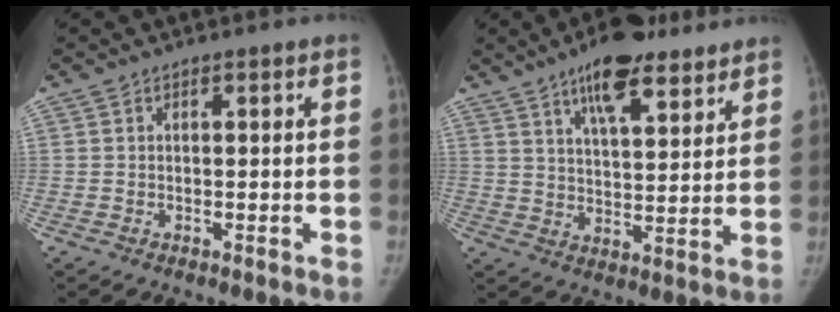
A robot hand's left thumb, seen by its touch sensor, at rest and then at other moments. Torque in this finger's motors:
{"motor_torque": [1.12, -0.39, 1.54, -1.19, 0.34]}